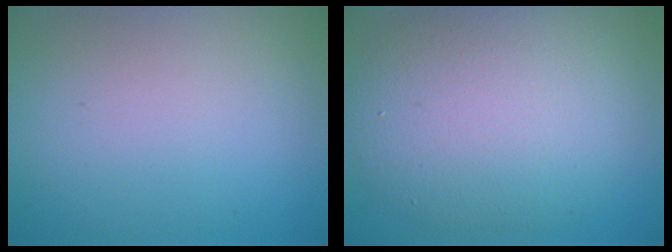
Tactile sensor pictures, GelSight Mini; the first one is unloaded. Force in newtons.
{"total": 8.3, "press": 8.3, "slide": 0.3}